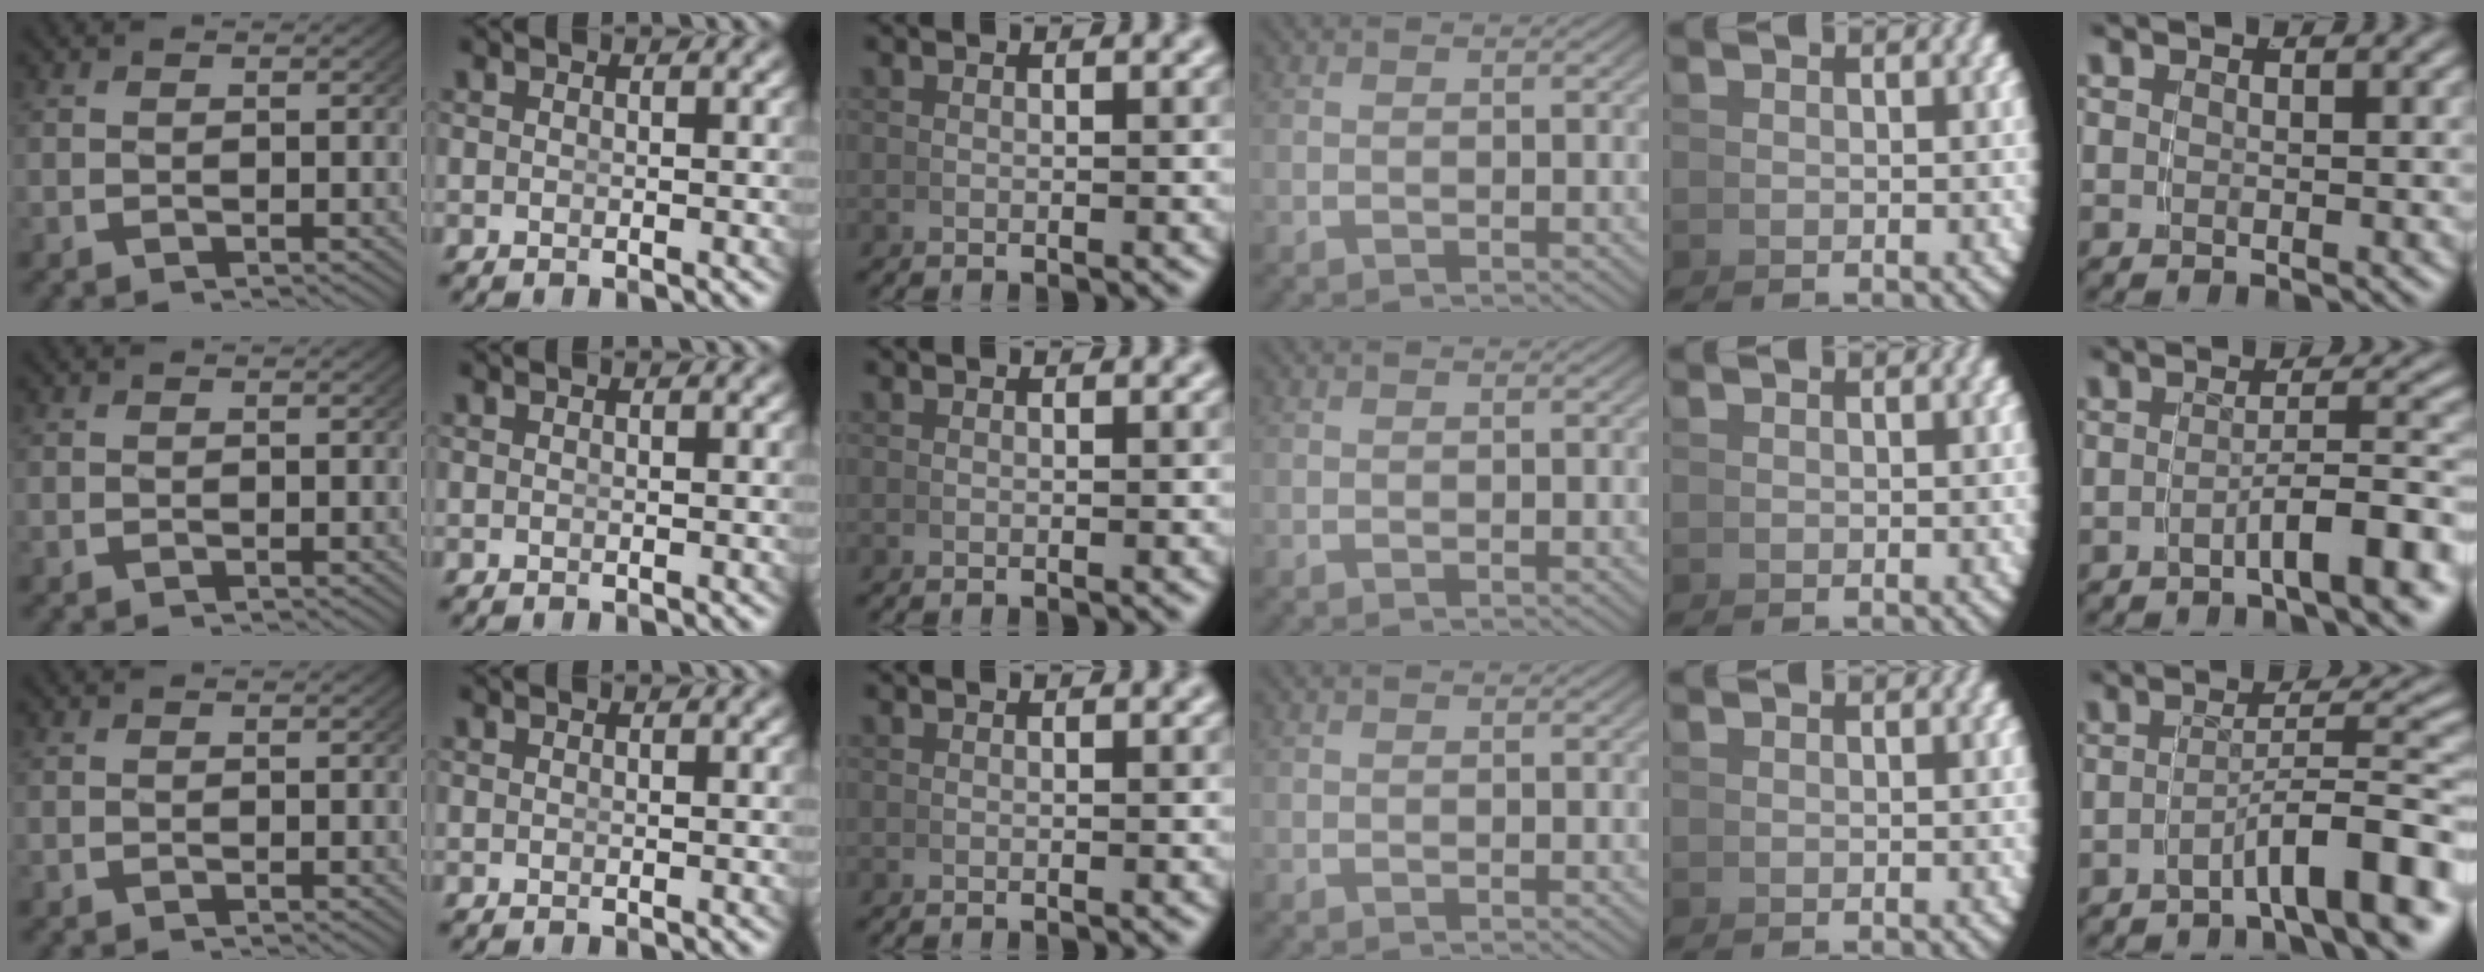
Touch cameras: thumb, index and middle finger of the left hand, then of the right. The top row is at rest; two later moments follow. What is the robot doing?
{"motion": "lift_and_place", "object": "dispenser bottle"}